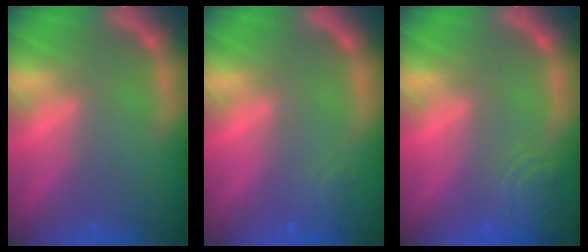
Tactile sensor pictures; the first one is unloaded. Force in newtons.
{"total": 1.4}
{"total": 4.0}